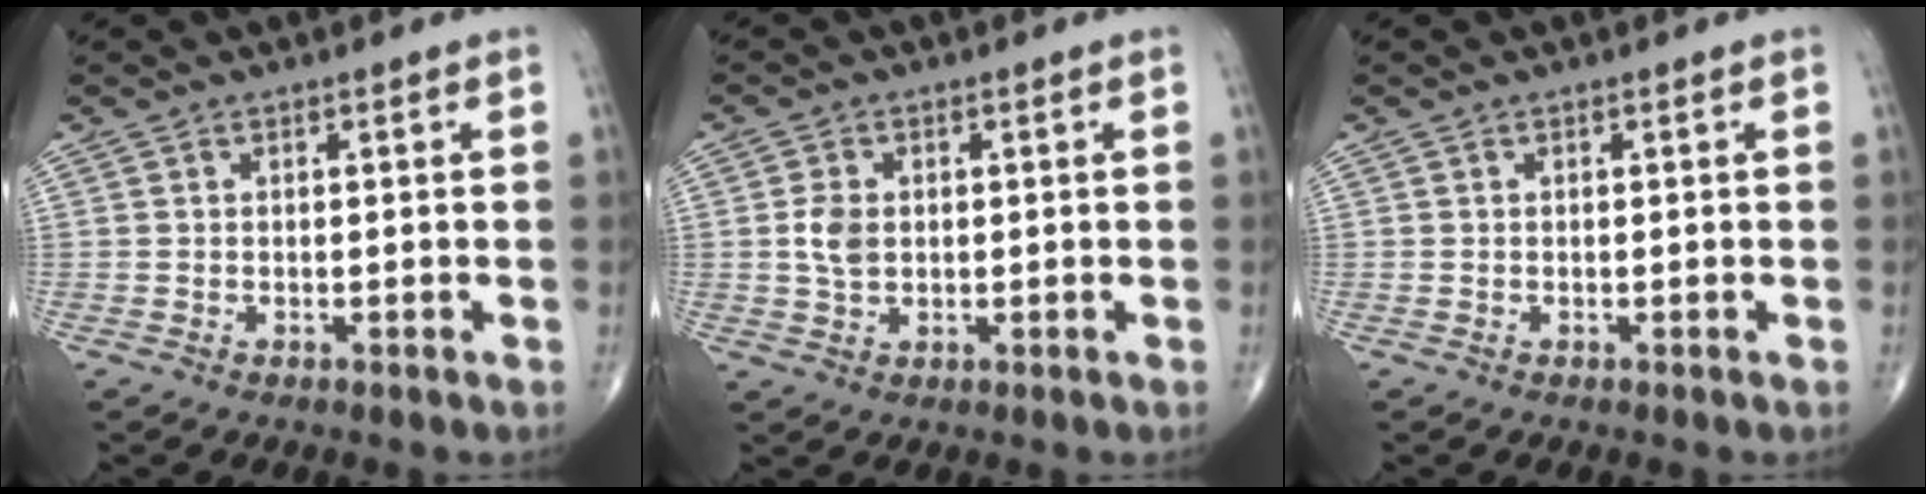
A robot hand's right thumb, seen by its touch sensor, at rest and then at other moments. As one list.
[{"total": 4.0, "force": [0.3, 2.8, 2.8], "torque": [-0.053, 0.001, 0.008]}, {"total": 0.0}]